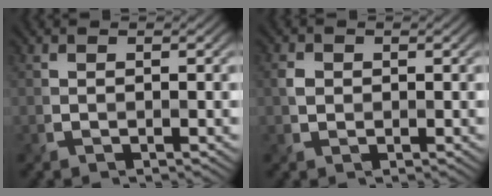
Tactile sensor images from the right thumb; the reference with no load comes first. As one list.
[{"total": 1.4, "force": [0.1, 1.3, 0.5], "torque": [-0.013, -0.002, -0.004]}]